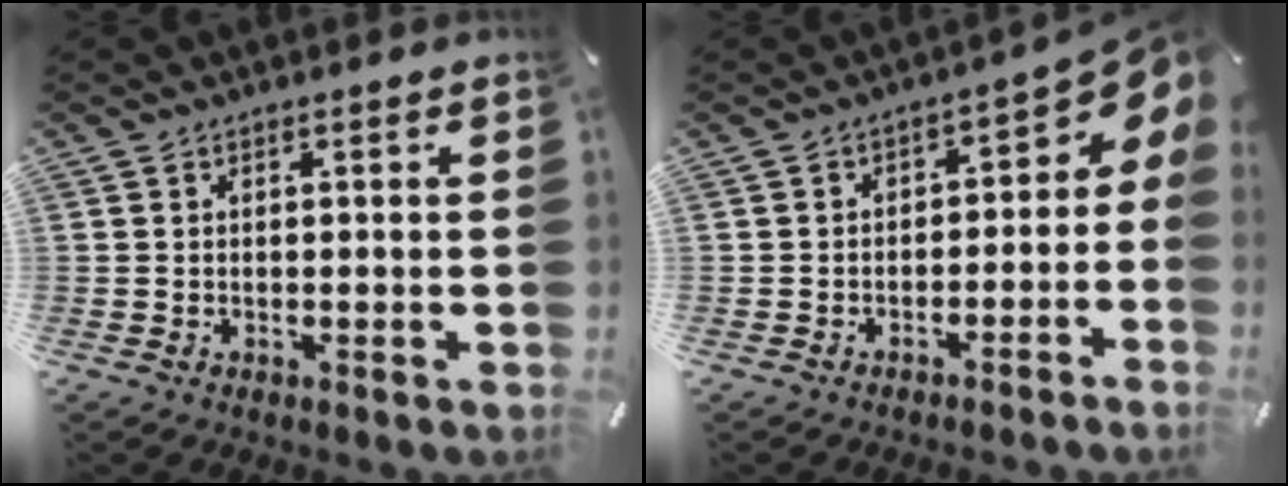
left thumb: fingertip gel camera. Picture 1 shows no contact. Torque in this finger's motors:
{"motor_torque": [1.25, 2.66, 0.32, 0.01, 0.03]}